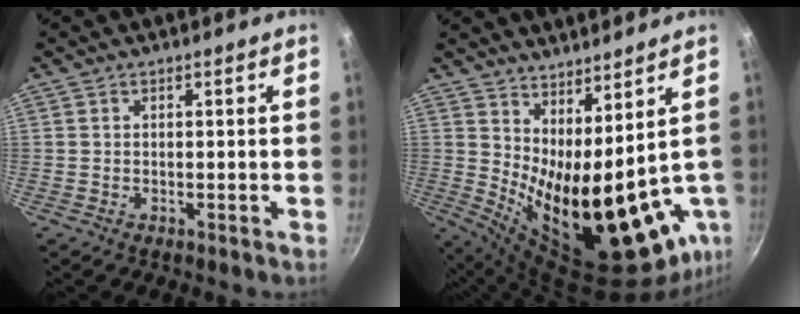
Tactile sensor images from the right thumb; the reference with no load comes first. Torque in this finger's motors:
{"motor_torque": [1.06, 3.95, 2.28, 0.49, 0.40]}